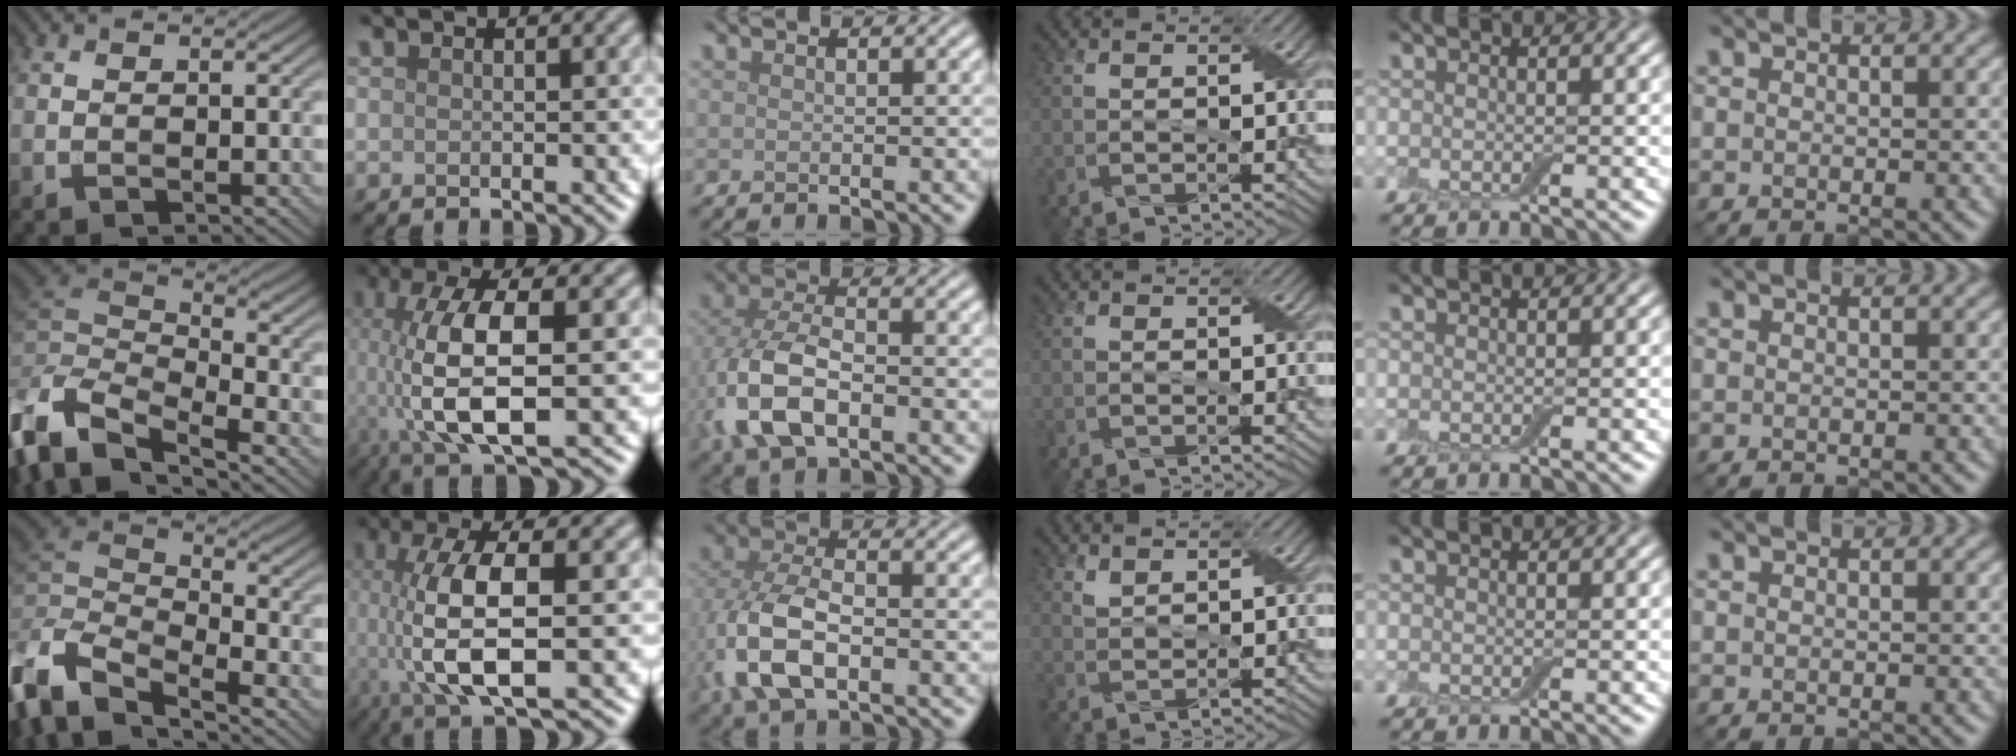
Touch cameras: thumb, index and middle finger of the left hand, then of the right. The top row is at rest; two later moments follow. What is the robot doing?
{"motion": "wrap", "object": "adhesive wrap"}